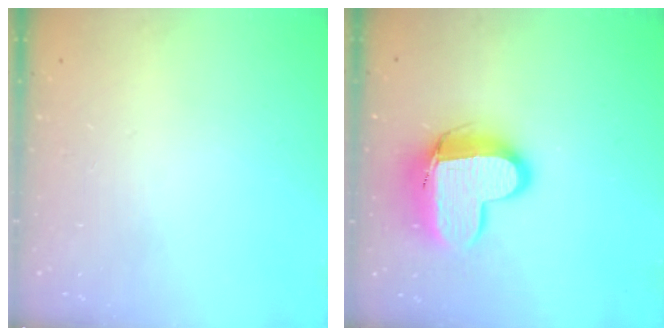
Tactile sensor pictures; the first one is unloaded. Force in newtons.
{"total": 15.6, "press": 15.5, "slide": 1.5}